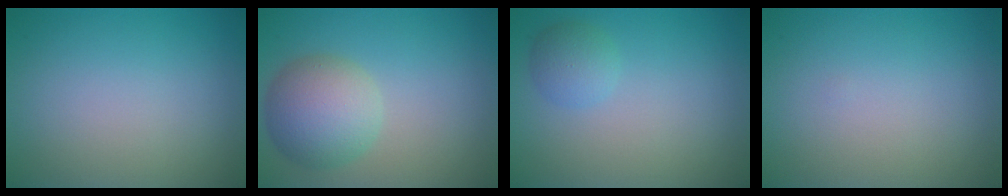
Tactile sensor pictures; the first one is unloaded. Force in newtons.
{"total": 5.5, "press": 5.5, "slide": 0.3}
{"total": 1.8, "press": 1.8, "slide": 0.1}
{"total": 0.0}